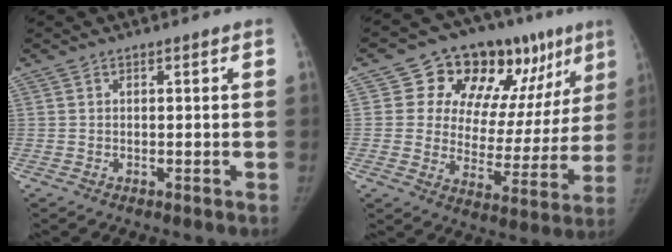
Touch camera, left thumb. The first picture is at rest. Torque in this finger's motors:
{"motor_torque": [-0.06, 0.40, 0.30, -0.38, 0.01]}